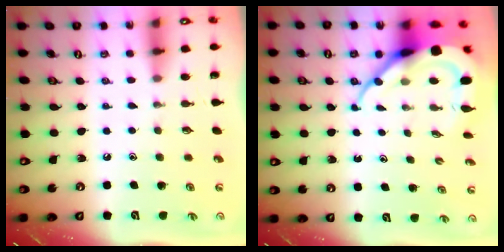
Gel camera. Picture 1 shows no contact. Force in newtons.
{"total": 11.2, "press": 11.1, "slide": 1.2}